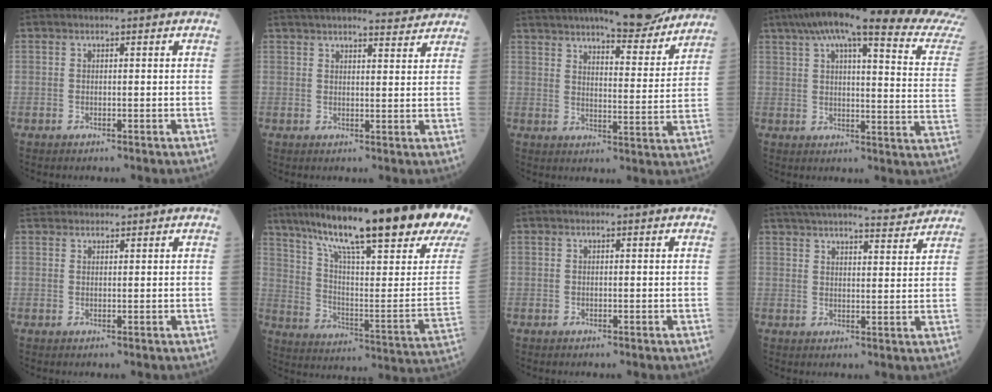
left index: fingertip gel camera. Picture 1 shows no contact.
{"total": 9.2, "force": [8.7, 1.0, 3.0], "torque": [-0.044, 0.014, 0.111]}
{"total": 16.5, "force": [14.2, 2.6, 8.0], "torque": [-0.112, -0.010, 0.194]}
{"total": 28.3, "force": [23.0, 2.6, 16.2], "torque": [-0.226, -0.021, 0.283]}
{"total": 2.6, "force": [2.5, 0.5, 0.2], "torque": [-0.009, 0.029, 0.047]}
{"total": 27.8, "force": [20.9, 1.0, 18.3], "torque": [-0.281, -0.052, 0.292]}
{"total": 0.0}
{"total": 12.8, "force": [12.0, 1.0, 4.4], "torque": [-0.070, 0.007, 0.159]}